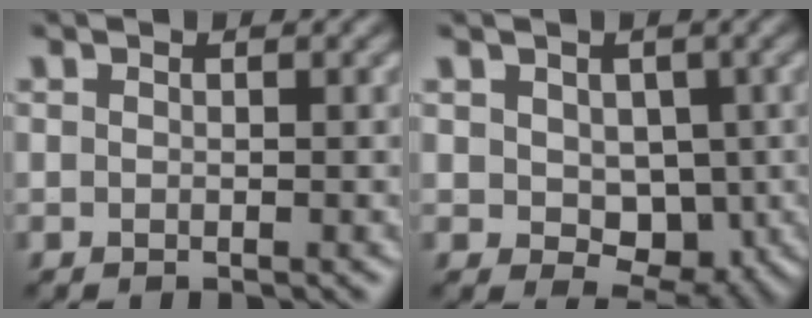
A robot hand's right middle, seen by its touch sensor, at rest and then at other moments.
{"total": 4.2, "force": [0.0, 3.2, 2.7], "torque": [-0.038, -0.008, 0.005]}